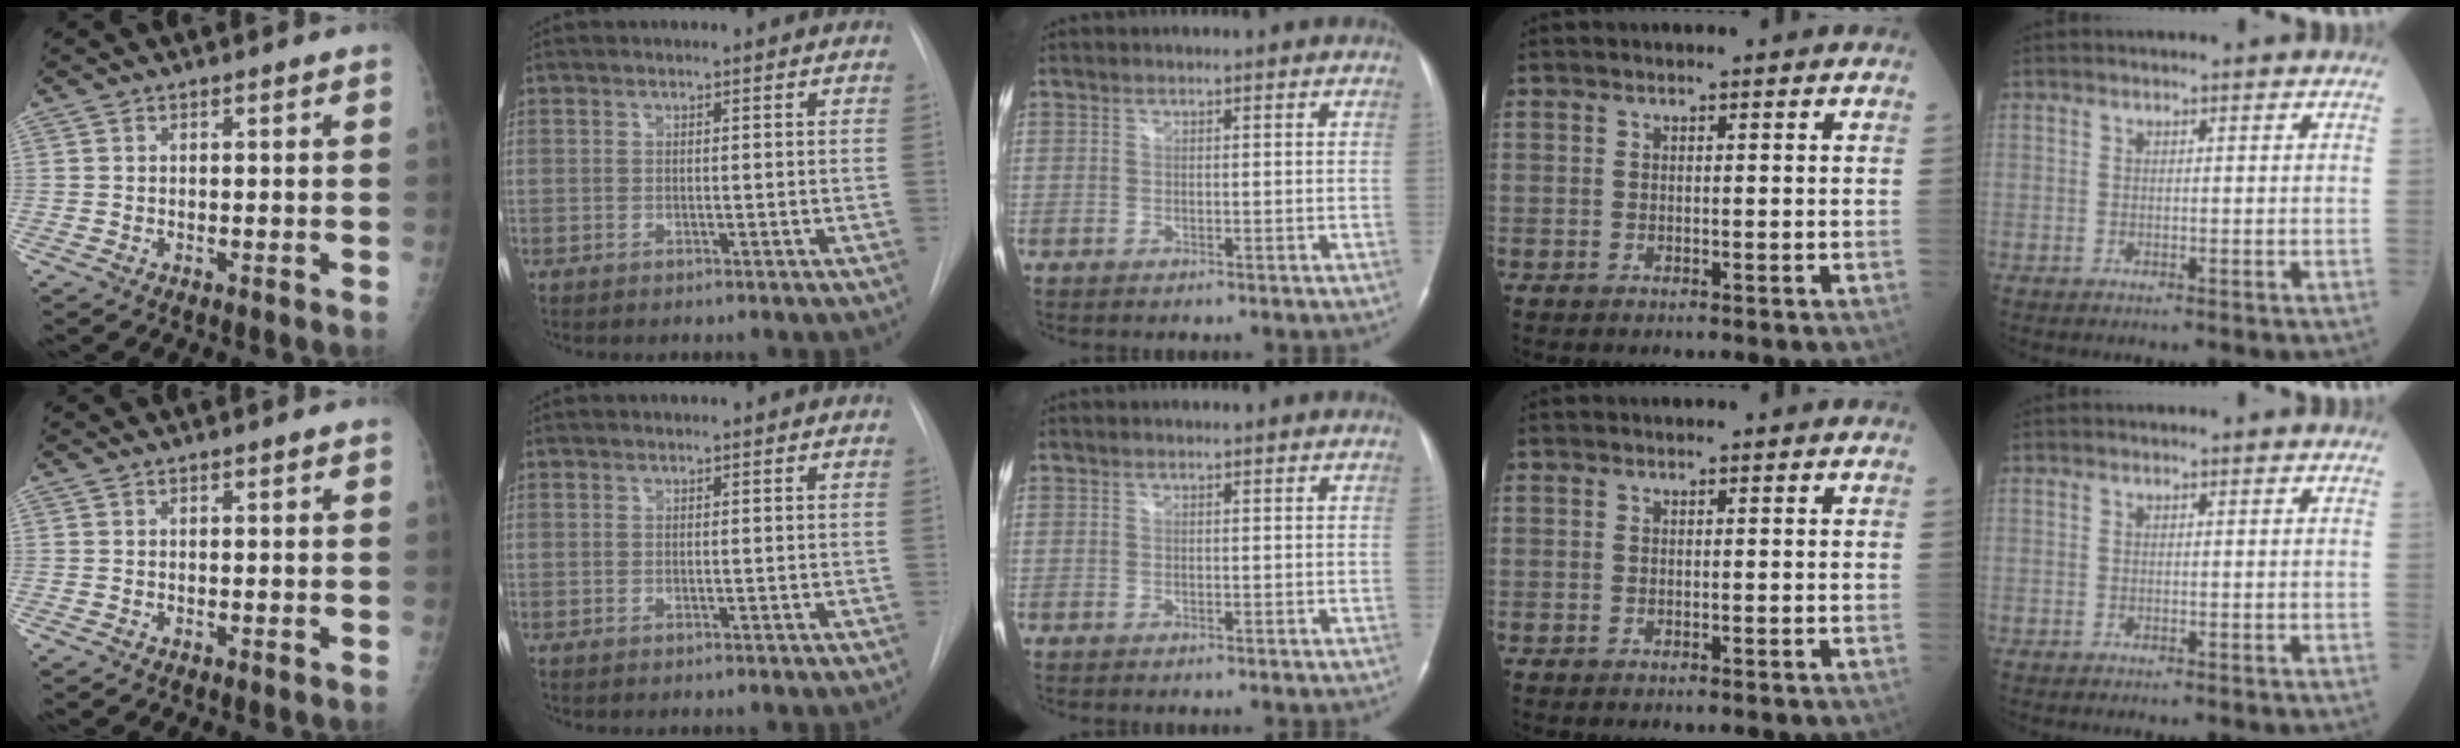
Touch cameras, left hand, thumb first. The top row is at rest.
{}